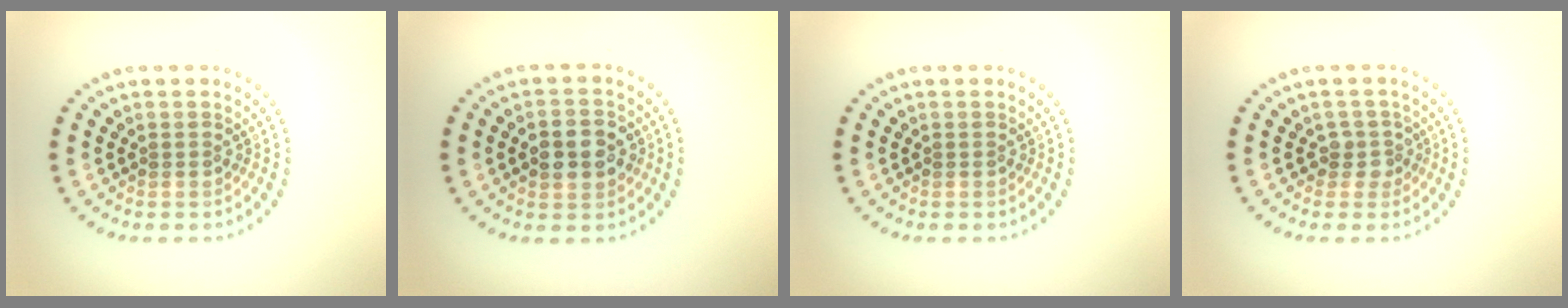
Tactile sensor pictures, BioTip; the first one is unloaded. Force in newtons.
{"total": 3.8, "press": 3.8, "slide": 0.1}
{"total": 0.0}
{"total": 1.7, "press": 1.2, "slide": 1.2}